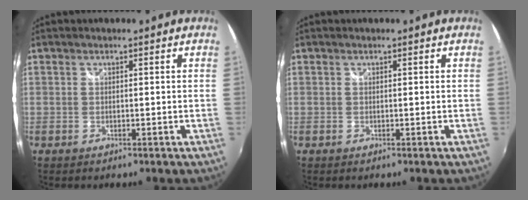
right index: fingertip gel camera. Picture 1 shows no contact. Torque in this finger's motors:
{"motor_torque": [0.45, 0.45, 0.00, 0.00]}